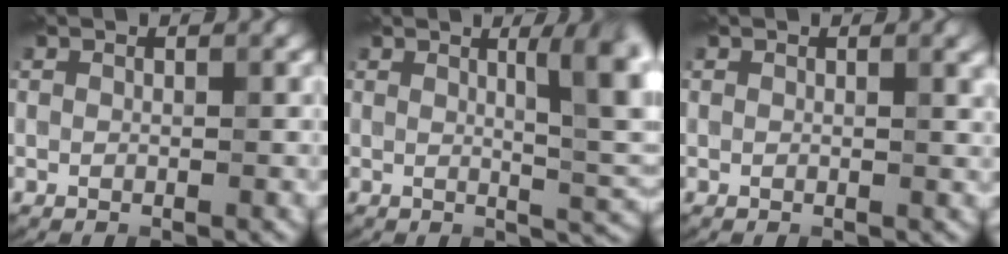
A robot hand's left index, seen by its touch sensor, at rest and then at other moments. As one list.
[{"total": 6.2, "force": [1.8, 1.5, 5.8], "torque": [-0.078, -0.001, 0.031]}, {"total": 1.7, "force": [0.9, 0.4, 1.4], "torque": [-0.021, 0.000, 0.016]}]